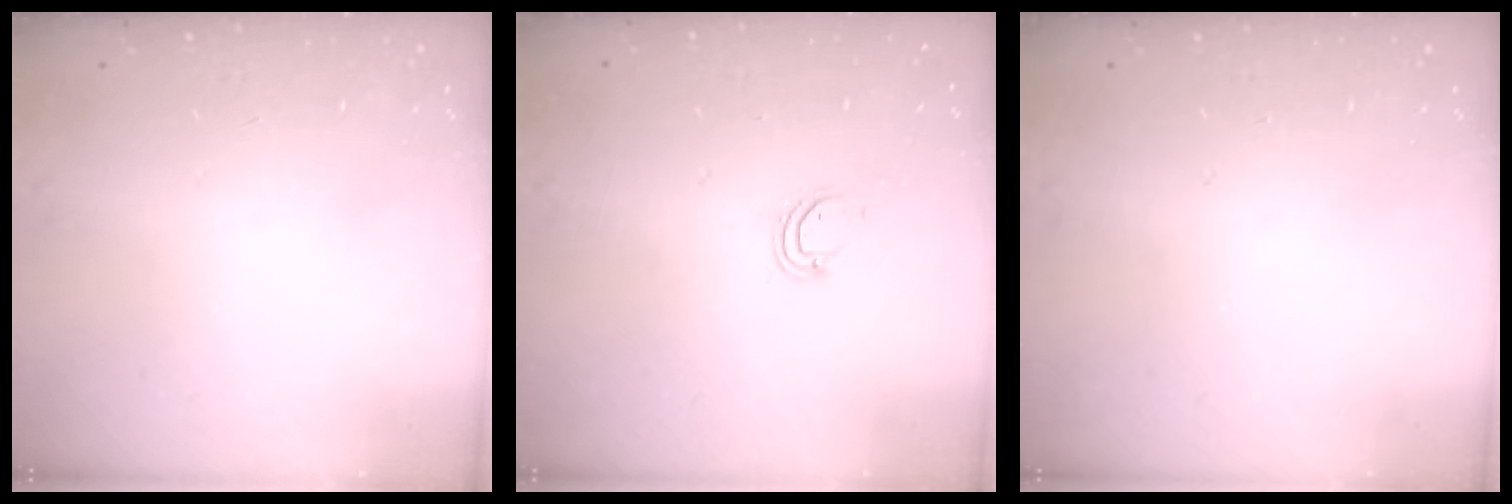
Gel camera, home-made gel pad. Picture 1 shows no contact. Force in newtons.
{"total": 3.6, "press": 3.5, "slide": 0.4}
{"total": 0.0}